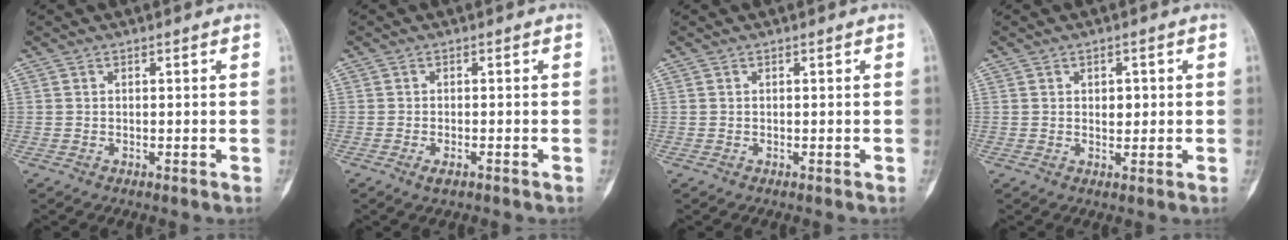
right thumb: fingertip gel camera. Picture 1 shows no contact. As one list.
[{"total": 1.9, "force": [-1.1, 0.6, 1.5], "torque": [-0.031, 0.001, -0.019]}, {"total": 0.0}, {"total": 2.6, "force": [0.5, 1.7, 1.9], "torque": [-0.010, -0.002, 0.007]}]